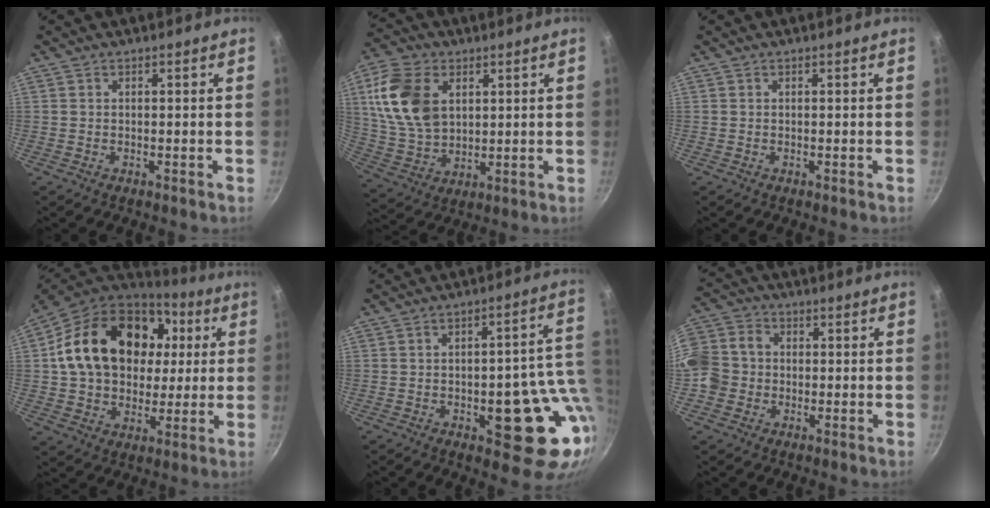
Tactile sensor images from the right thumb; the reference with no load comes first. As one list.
[{"total": 15.5, "force": [4.3, 10.4, 10.7], "torque": [-0.189, -0.009, 0.092]}, {"total": 0.0}, {"total": 25.0, "force": [5.2, 18.2, 16.3], "torque": [-0.266, 0.023, 0.091]}, {"total": 16.6, "force": [-1.9, 7.4, 14.7], "torque": [-0.121, 0.007, -0.021]}, {"total": 10.1, "force": [-1.4, 8.7, 4.8], "torque": [-0.076, 0.024, -0.047]}]